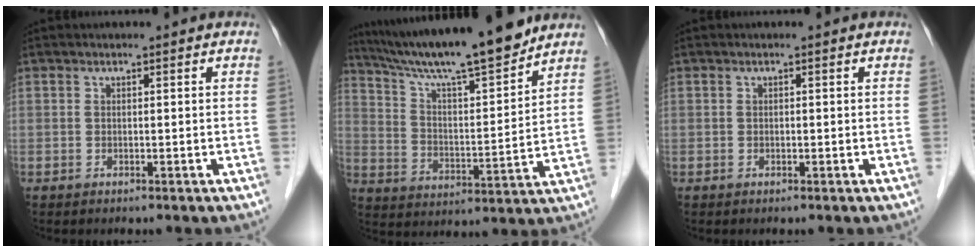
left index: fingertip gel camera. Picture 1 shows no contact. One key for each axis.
{"total": 17.5, "fx": 15.2, "fy": 0.1, "fz": 8.6, "tx": -0.145, "ty": 0.000, "tz": 0.249}
{"total": 0.0}